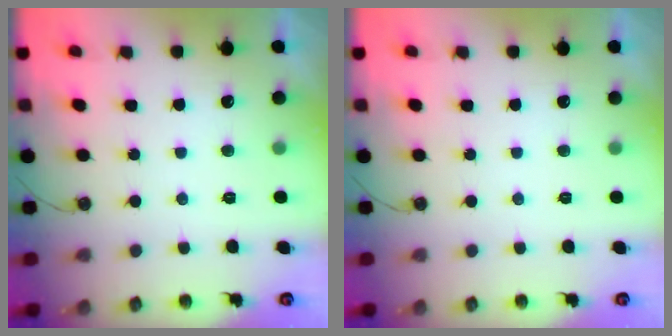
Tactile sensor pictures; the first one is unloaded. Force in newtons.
{"total": 0.0}